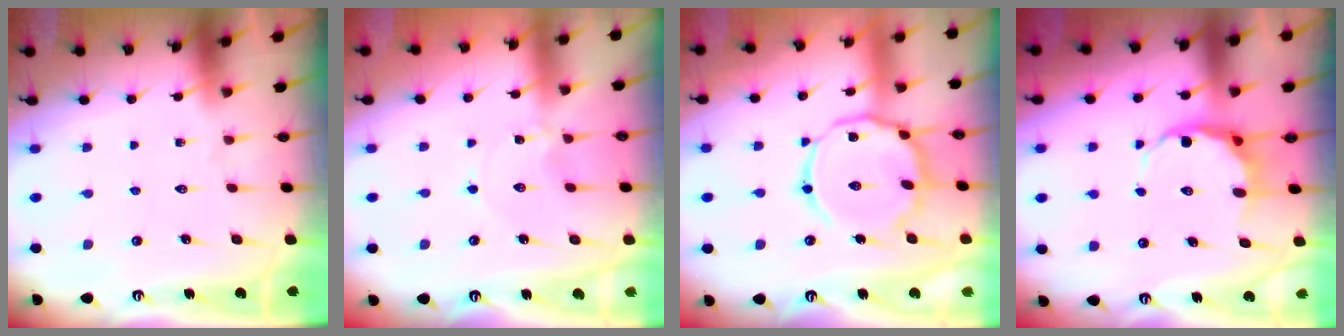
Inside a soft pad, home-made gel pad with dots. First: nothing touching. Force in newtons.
{"total": 0.9, "press": 0.9, "slide": 0.1}
{"total": 13.7, "press": 13.6, "slide": 1.2}
{"total": 6.5, "press": 6.3, "slide": 1.6}